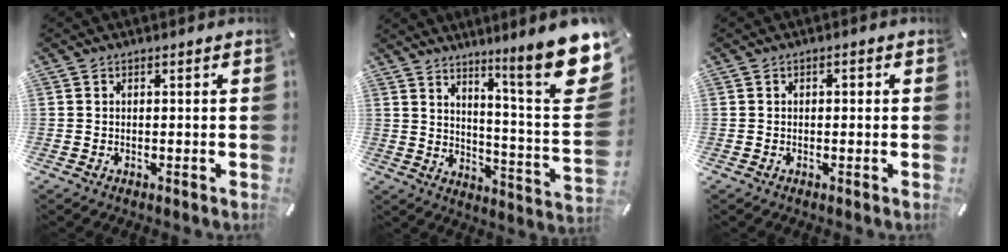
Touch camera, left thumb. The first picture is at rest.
{"total": 15.7, "force": [10.0, 1.7, 12.1], "torque": [-0.180, -0.089, 0.148]}
{"total": 1.1, "force": [-0.3, 0.6, 1.0], "torque": [-0.018, 0.004, -0.007]}